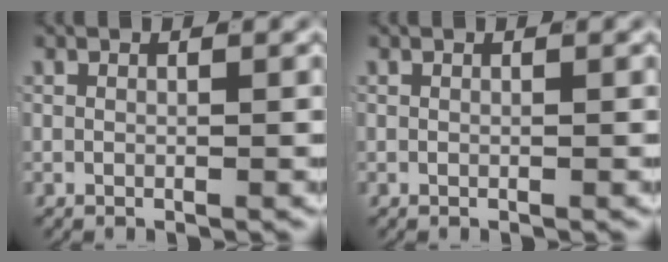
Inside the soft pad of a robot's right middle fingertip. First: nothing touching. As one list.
[{"total": 0.0}]